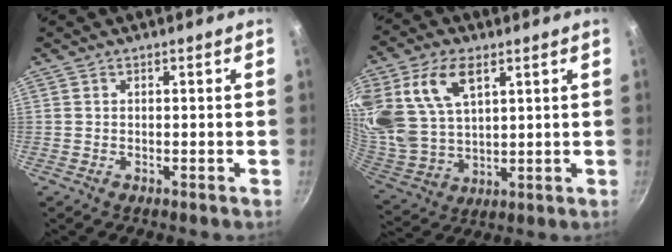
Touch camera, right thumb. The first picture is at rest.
{"total": 19.5, "force": [8.0, 12.0, 13.1], "torque": [-0.271, -0.014, 0.168]}